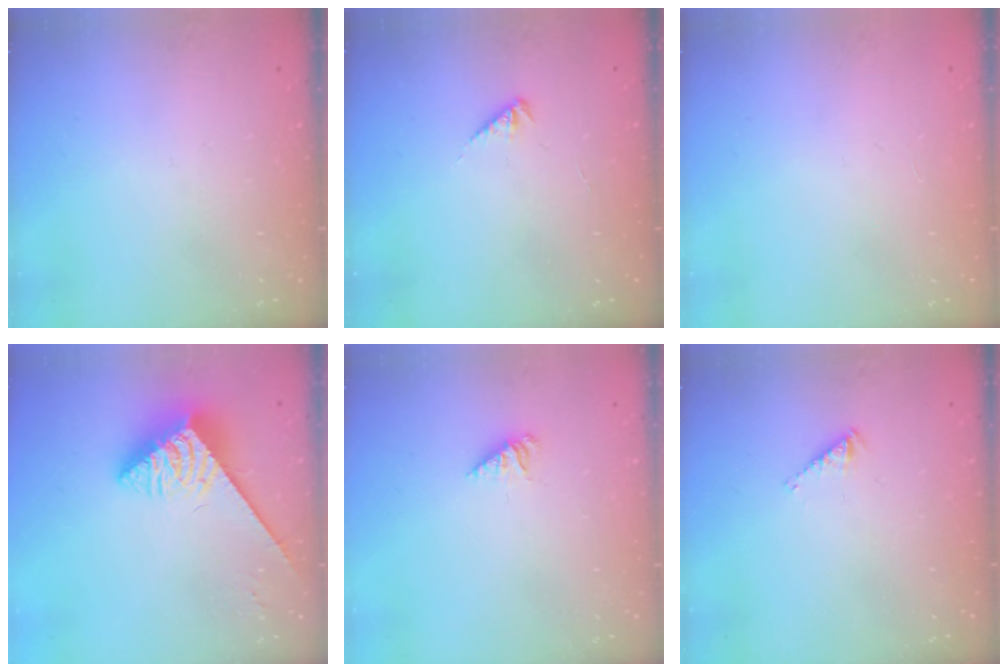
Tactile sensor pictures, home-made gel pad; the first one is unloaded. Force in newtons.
{"total": 2.5, "press": 2.5, "slide": 0.5}
{"total": 0.0}
{"total": 4.0, "press": 4.0, "slide": 0.5}
{"total": 2.4, "press": 2.4, "slide": 0.1}
{"total": 2.6, "press": 2.6, "slide": 0.4}